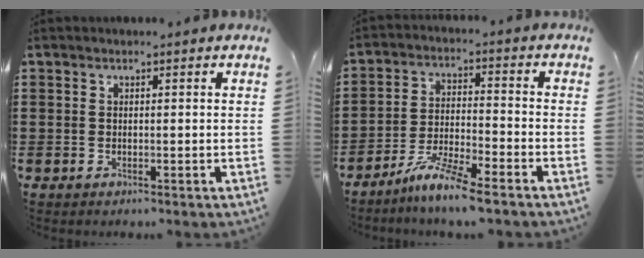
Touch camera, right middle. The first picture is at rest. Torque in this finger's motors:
{"motor_torque": [2.14, 0.01, 0.34, 0.18]}